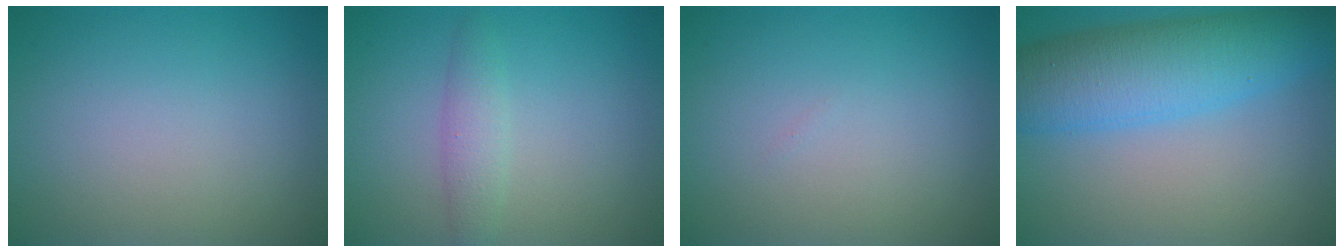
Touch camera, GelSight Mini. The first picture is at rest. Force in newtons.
{"total": 2.0, "press": 2.0, "slide": 0.1}
{"total": 0.0}
{"total": 8.2, "press": 8.2, "slide": 0.4}